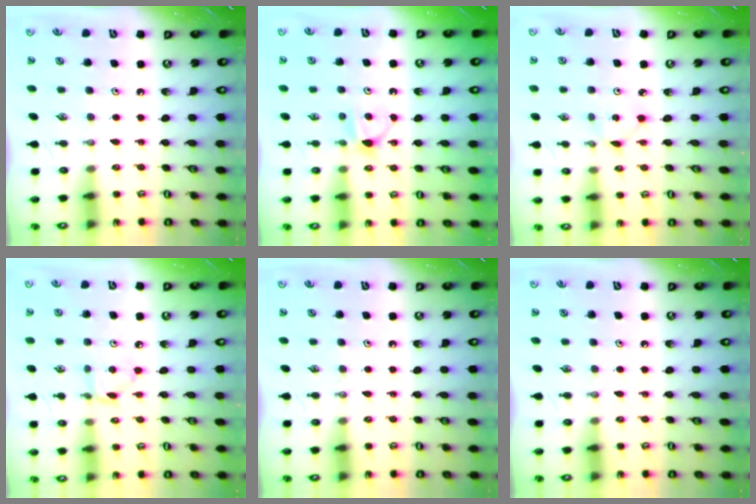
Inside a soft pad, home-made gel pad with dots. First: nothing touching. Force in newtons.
{"total": 4.1, "press": 4.1, "slide": 0.5}
{"total": 1.1, "press": 1.1, "slide": 0.1}
{"total": 2.8, "press": 2.7, "slide": 0.3}
{"total": 0.0}
{"total": 0.0}